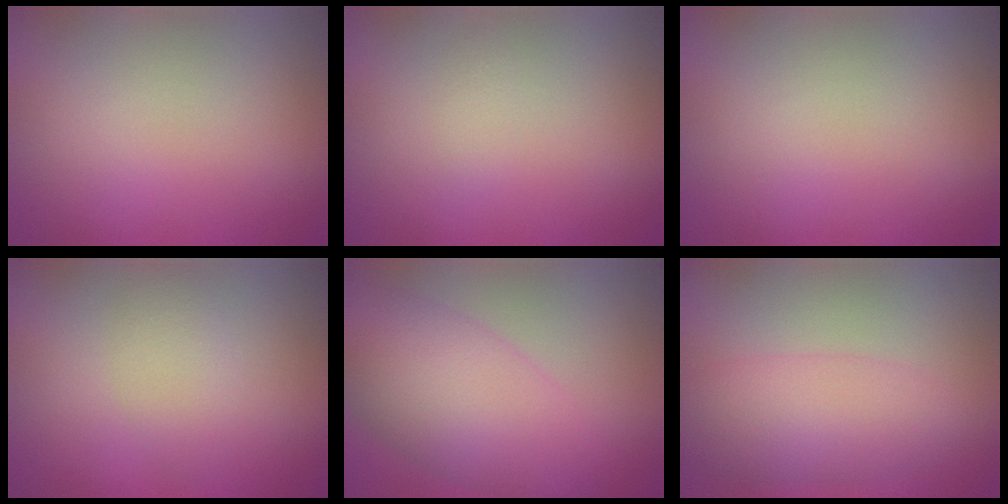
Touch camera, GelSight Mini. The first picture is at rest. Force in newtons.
{"total": 0.8, "press": 0.8, "slide": 0.0}
{"total": 0.0}
{"total": 3.0, "press": 3.0, "slide": 0.2}
{"total": 7.0, "press": 7.0, "slide": 0.2}
{"total": 4.5, "press": 4.5, "slide": 0.2}